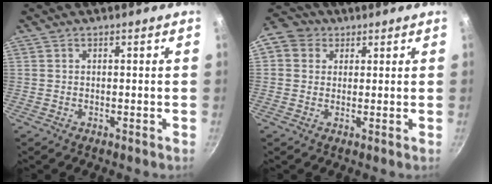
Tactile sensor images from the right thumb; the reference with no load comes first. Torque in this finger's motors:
{"motor_torque": [0.55, 0.66, 0.35, -0.17, 0.11]}